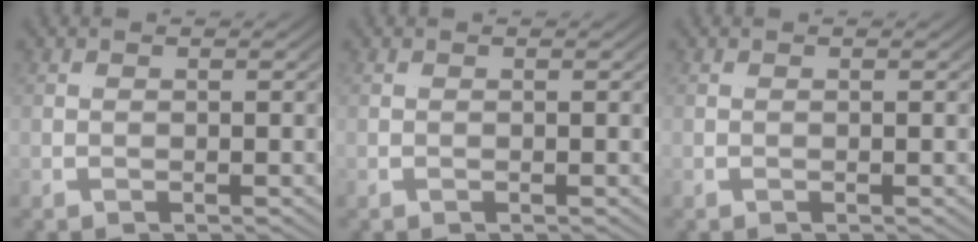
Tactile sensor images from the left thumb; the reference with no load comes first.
{"total": 0.0}
{"total": 0.0}